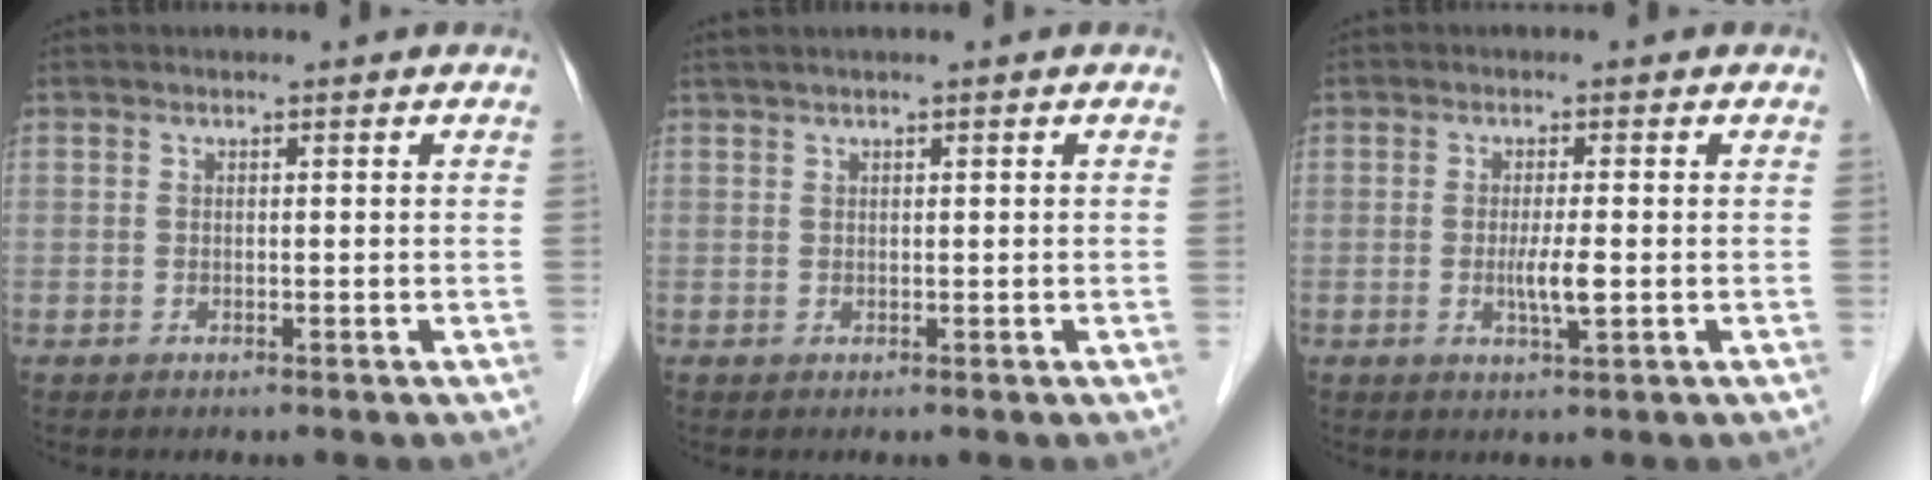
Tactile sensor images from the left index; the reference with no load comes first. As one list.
[{"total": 1.7, "force": [1.2, -0.1, 1.2], "torque": [-0.027, 0.018, 0.026]}, {"total": 3.0, "force": [-0.5, 0.0, 3.0], "torque": [-0.057, -0.010, -0.009]}]